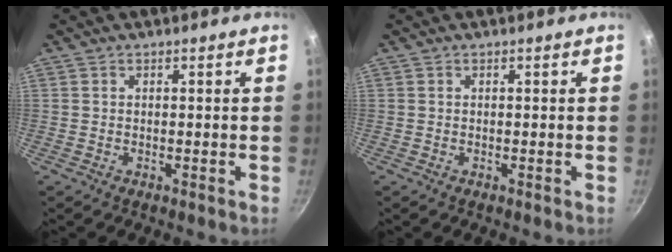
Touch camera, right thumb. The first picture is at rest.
{"total": 0.0}